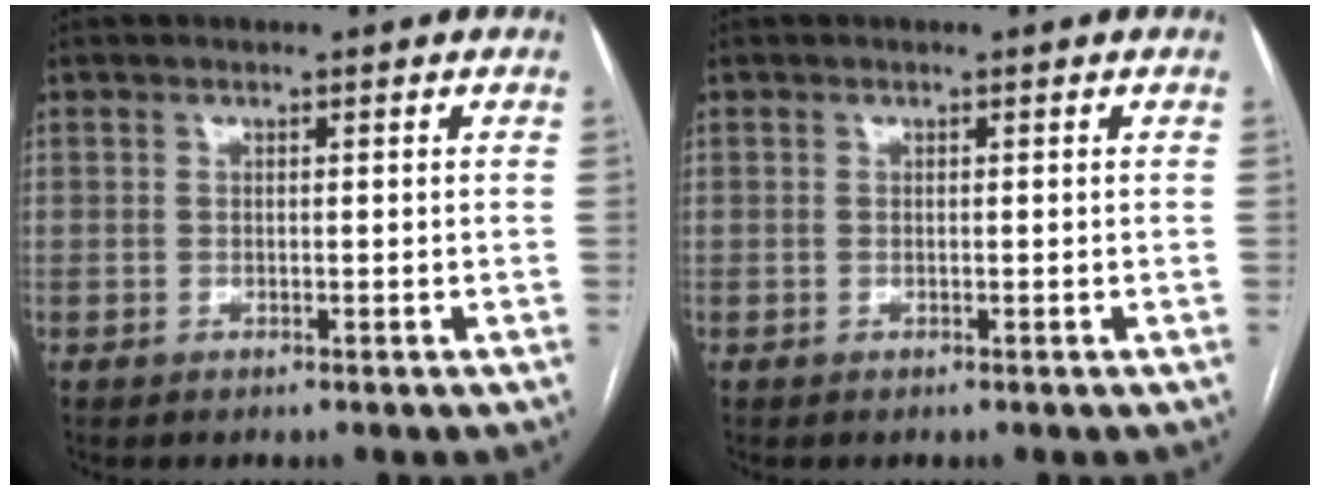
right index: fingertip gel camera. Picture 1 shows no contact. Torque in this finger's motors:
{"motor_torque": [0.09, 0.01, 0.00, 0.00]}